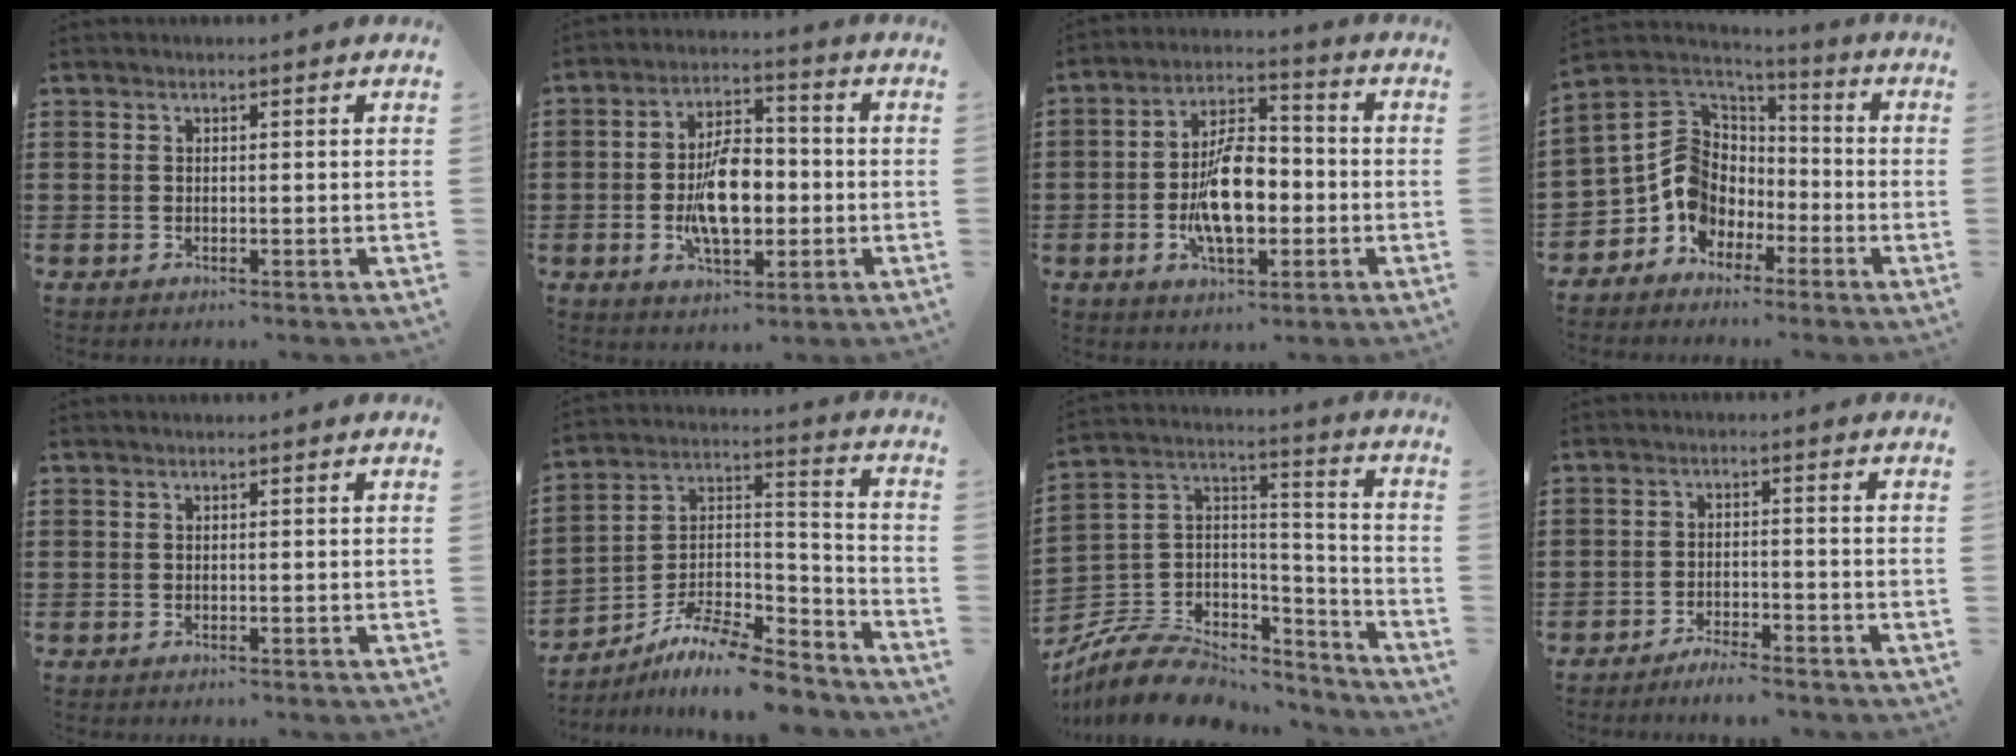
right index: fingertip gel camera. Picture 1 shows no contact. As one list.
[{"total": 10.0, "force": [-1.6, 4.9, 8.5], "torque": [-0.163, -0.001, -0.036]}, {"total": 11.0, "force": [-2.3, 5.2, 9.4], "torque": [-0.173, -0.003, -0.045]}, {"total": 10.2, "force": [-2.8, 8.8, 4.3], "torque": [-0.126, 0.007, -0.055]}, {"total": 0.0}, {"total": 9.9, "force": [-8.5, 2.4, 4.5], "torque": [-0.093, 0.015, -0.171]}, {"total": 9.9, "force": [-7.7, 5.0, 3.6], "torque": [-0.090, 0.013, -0.150]}, {"total": 3.2, "force": [-3.2, 0.0, 0.5], "torque": [-0.013, 0.002, -0.064]}]